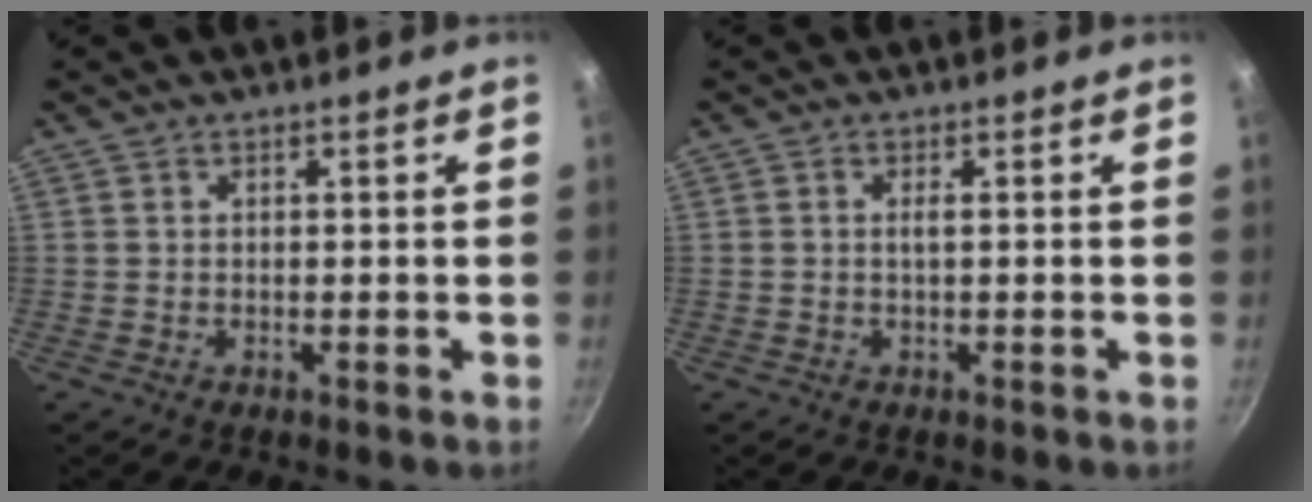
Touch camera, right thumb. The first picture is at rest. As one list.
[{"total": 1.0, "force": [0.0, 0.2, 1.0], "torque": [-0.023, 0.002, 0.000]}]